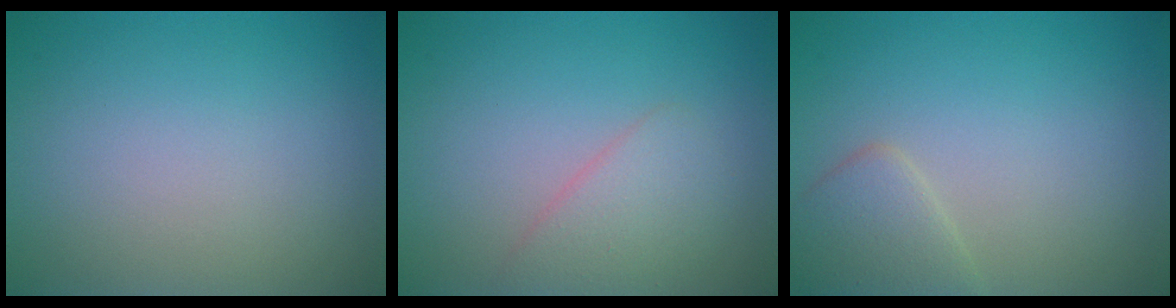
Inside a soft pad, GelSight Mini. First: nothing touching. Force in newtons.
{"total": 2.3, "press": 2.3, "slide": 0.0}
{"total": 2.5, "press": 2.5, "slide": 0.2}